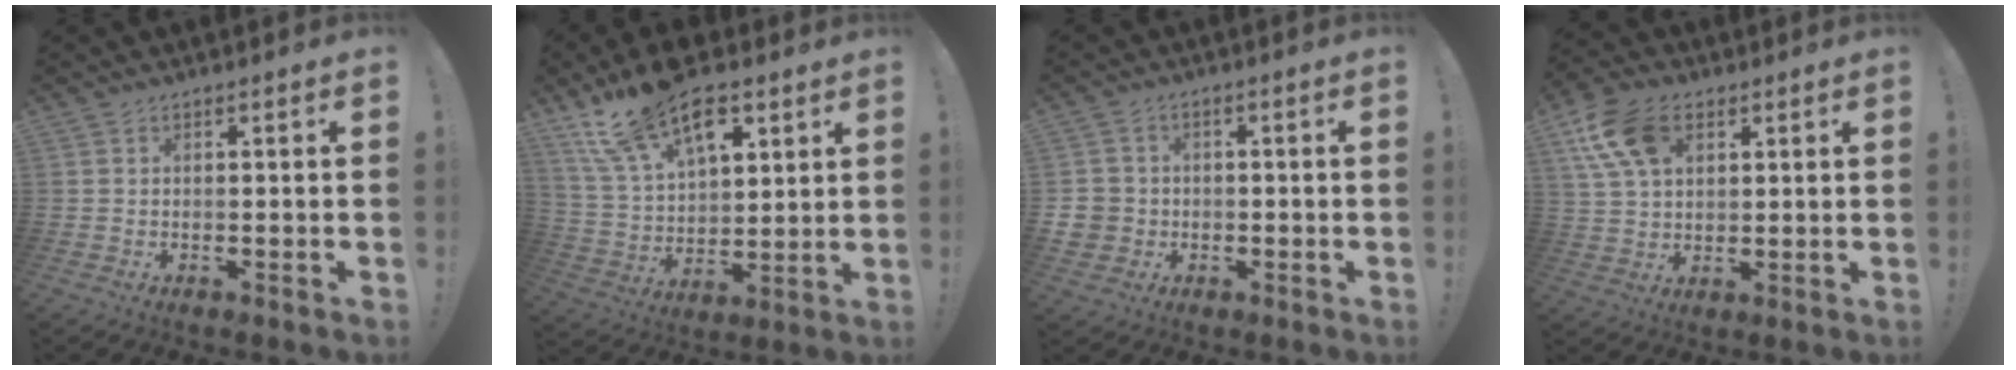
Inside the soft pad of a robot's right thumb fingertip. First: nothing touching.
{"total": 19.4, "force": [11.3, 10.4, 11.8], "torque": [-0.191, -0.065, 0.205]}
{"total": 5.1, "force": [-0.8, 4.8, 1.5], "torque": [-0.044, 0.011, -0.011]}
{"total": 14.1, "force": [5.7, 9.2, 9.0], "torque": [-0.175, -0.010, 0.113]}